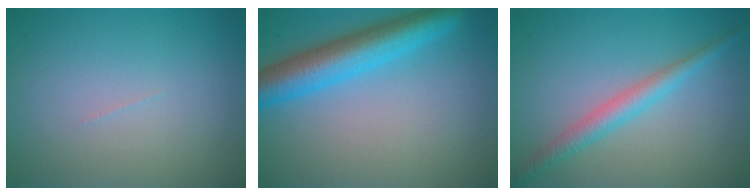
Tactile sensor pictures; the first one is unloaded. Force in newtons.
{"total": 6.6, "press": 6.5, "slide": 0.3}
{"total": 2.8, "press": 2.8, "slide": 0.1}